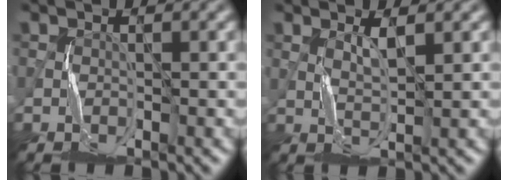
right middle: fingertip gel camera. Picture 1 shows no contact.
{"total": 1.2, "force": [1.0, -0.3, 0.6], "torque": [-0.018, -0.005, 0.022]}